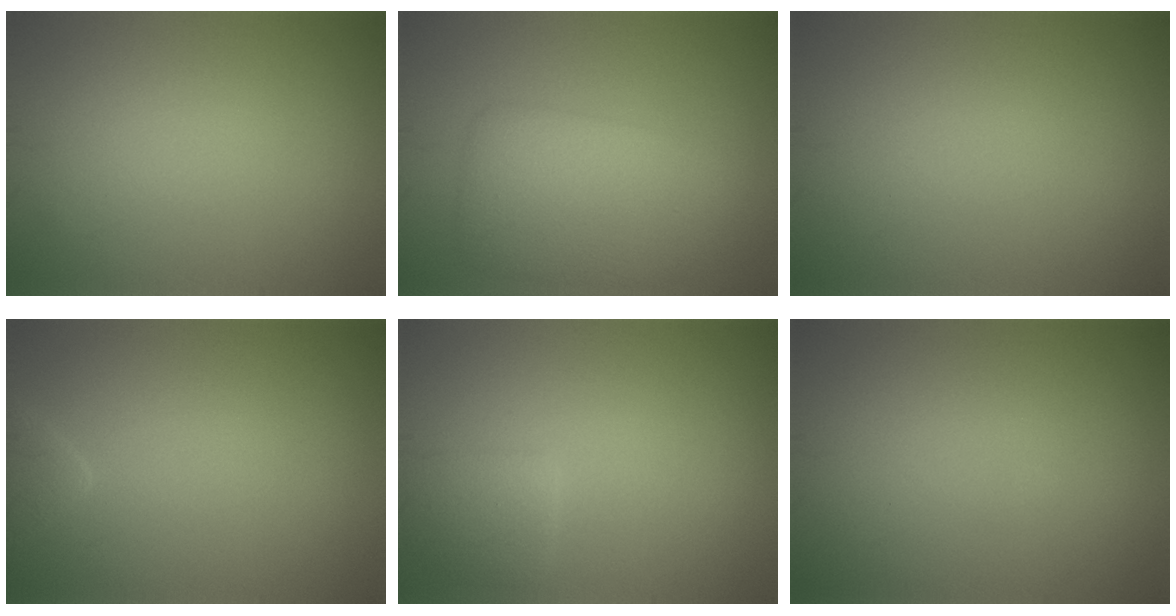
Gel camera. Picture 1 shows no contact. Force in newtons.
{"total": 5.7, "press": 5.6, "slide": 0.2}
{"total": 0.0}
{"total": 1.6, "press": 1.6, "slide": 0.1}
{"total": 1.9, "press": 1.9, "slide": 0.1}
{"total": 0.0}